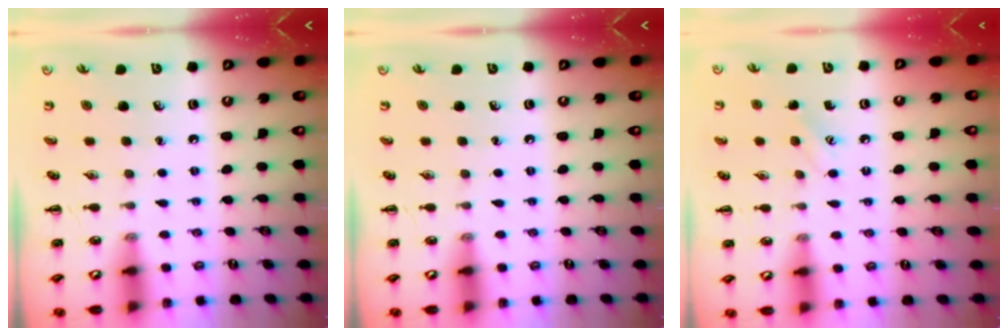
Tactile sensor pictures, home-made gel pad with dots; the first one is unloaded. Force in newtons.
{"total": 0.0}
{"total": 6.7, "press": 6.4, "slide": 1.8}